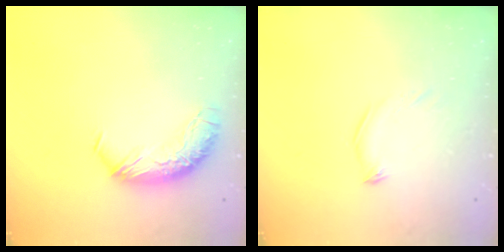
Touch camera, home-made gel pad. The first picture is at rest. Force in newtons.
{"total": 5.5, "press": 5.5, "slide": 0.5}